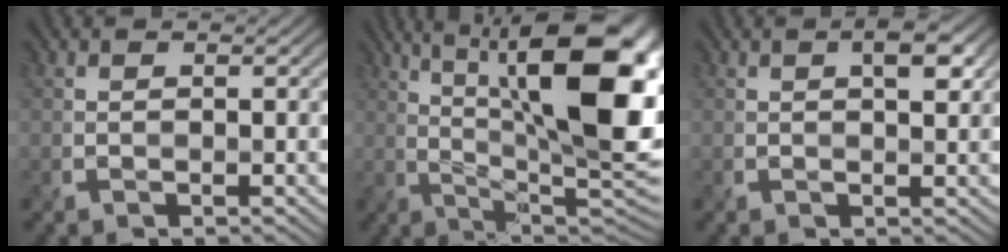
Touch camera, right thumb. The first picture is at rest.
{"total": 18.8, "force": [6.0, 6.4, 16.6], "torque": [-0.217, 0.033, 0.083]}
{"total": 3.1, "force": [1.1, 1.2, 2.6], "torque": [-0.047, 0.002, 0.016]}